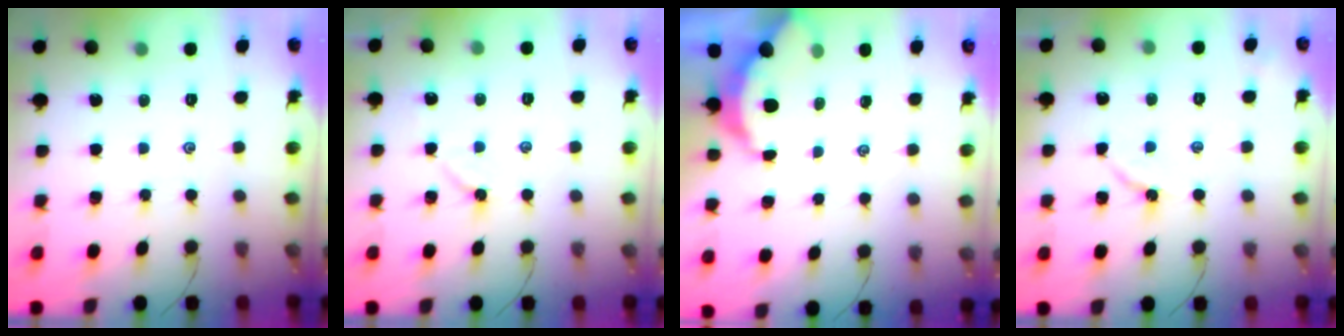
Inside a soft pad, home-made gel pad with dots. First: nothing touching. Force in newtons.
{"total": 5.9, "press": 5.8, "slide": 0.7}
{"total": 3.1, "press": 3.1, "slide": 0.4}
{"total": 2.7, "press": 2.7, "slide": 0.4}